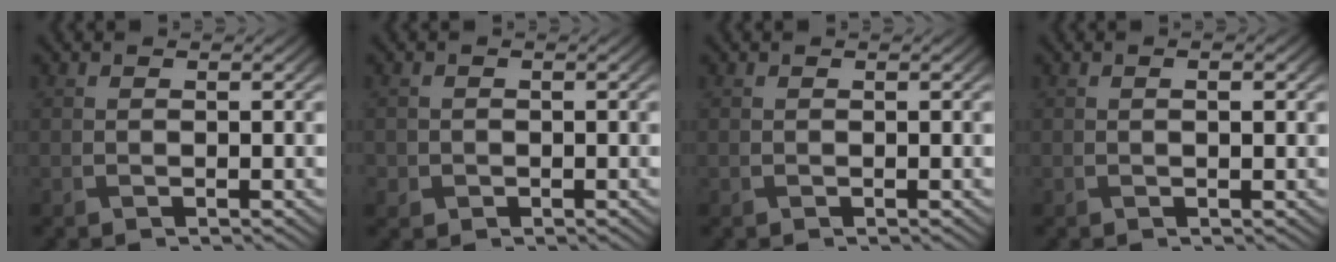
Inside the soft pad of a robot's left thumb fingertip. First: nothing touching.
{"total": 1.1, "force": [-0.3, 1.0, 0.1], "torque": [0.000, -0.004, -0.008]}
{"total": 0.0}
{"total": 1.2, "force": [0.4, 0.2, 1.1], "torque": [-0.019, 0.004, 0.006]}